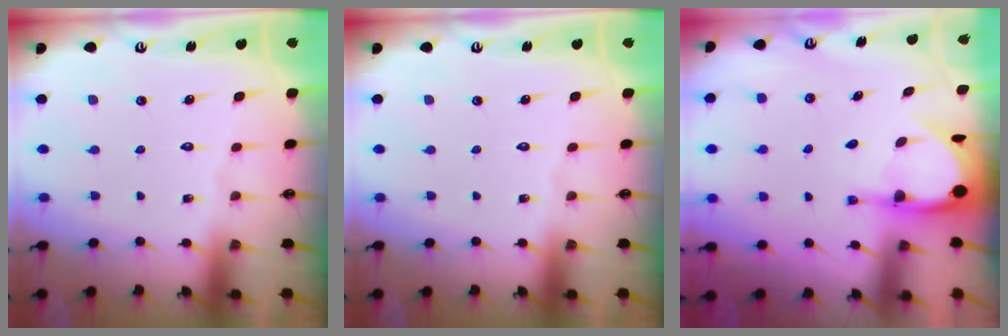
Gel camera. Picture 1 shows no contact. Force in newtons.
{"total": 0.0}
{"total": 5.4, "press": 5.4, "slide": 0.6}